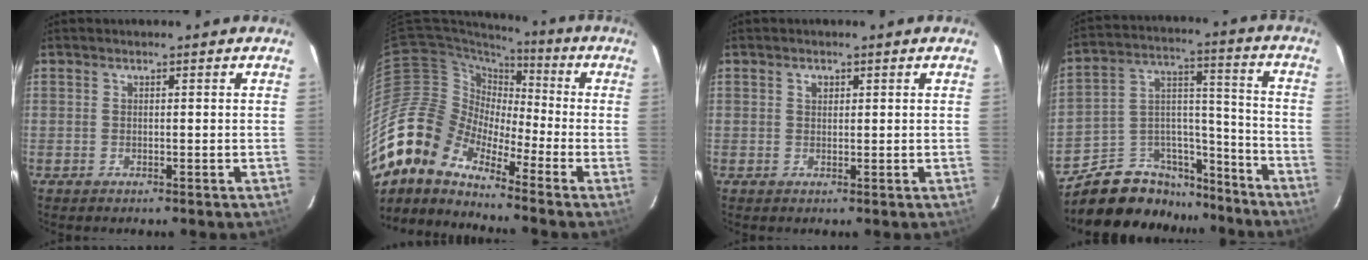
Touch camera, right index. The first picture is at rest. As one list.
[{"total": 16.8, "force": [-11.9, 8.3, 8.5], "torque": [-0.152, -0.013, -0.244]}, {"total": 1.4, "force": [0.6, 1.1, 0.7], "torque": [-0.009, 0.005, 0.010]}, {"total": 16.8, "force": [-13.6, 8.9, 4.3], "torque": [-0.083, 0.075, -0.207]}]